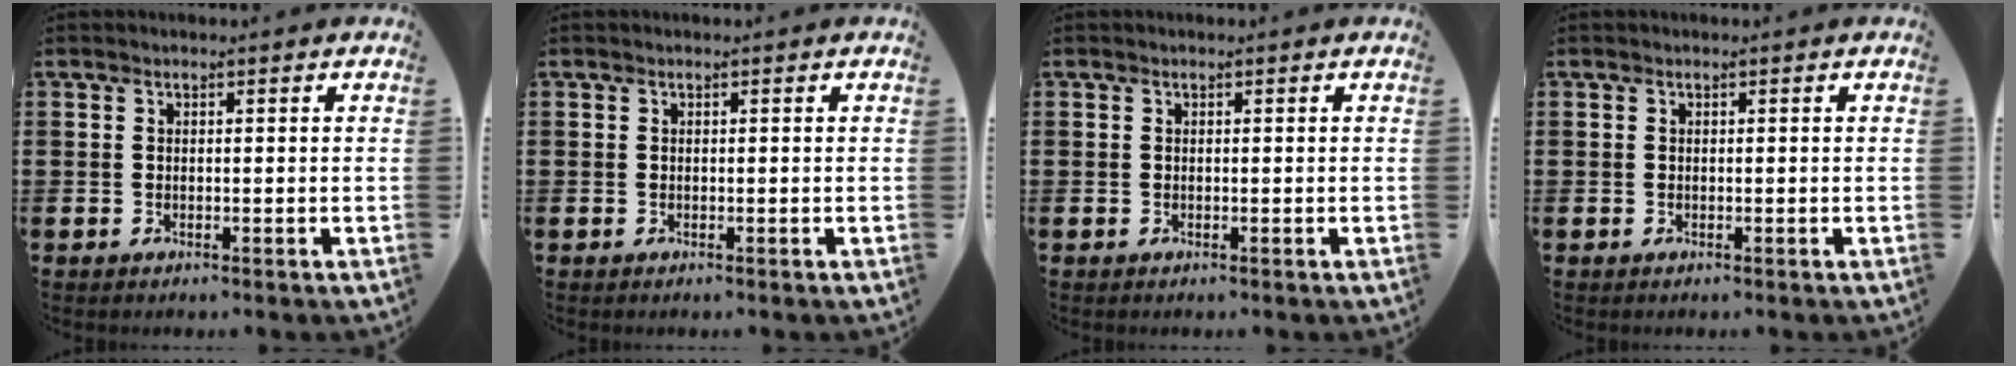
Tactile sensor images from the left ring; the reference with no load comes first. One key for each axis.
{"total": 0.0}
{"total": 0.0}
{"total": 0.0}